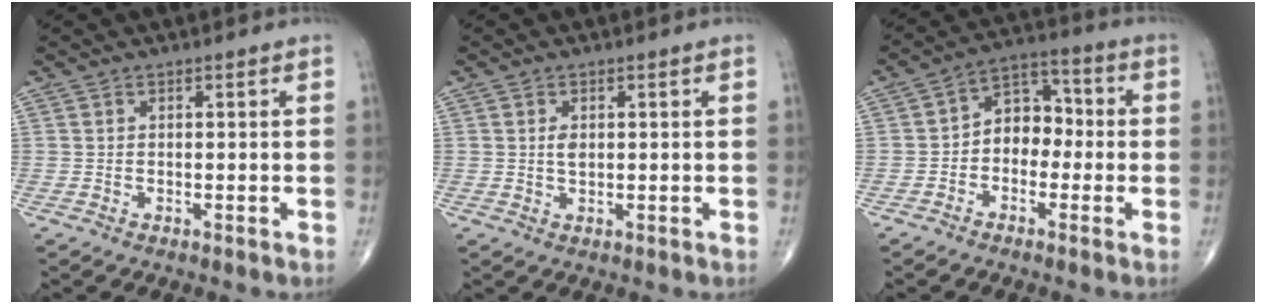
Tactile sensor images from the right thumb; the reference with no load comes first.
{"total": 1.9, "force": [0.4, 1.2, 1.5], "torque": [-0.024, -0.002, 0.008]}
{"total": 8.2, "force": [-1.2, 6.2, 5.3], "torque": [-0.047, 0.039, -0.037]}